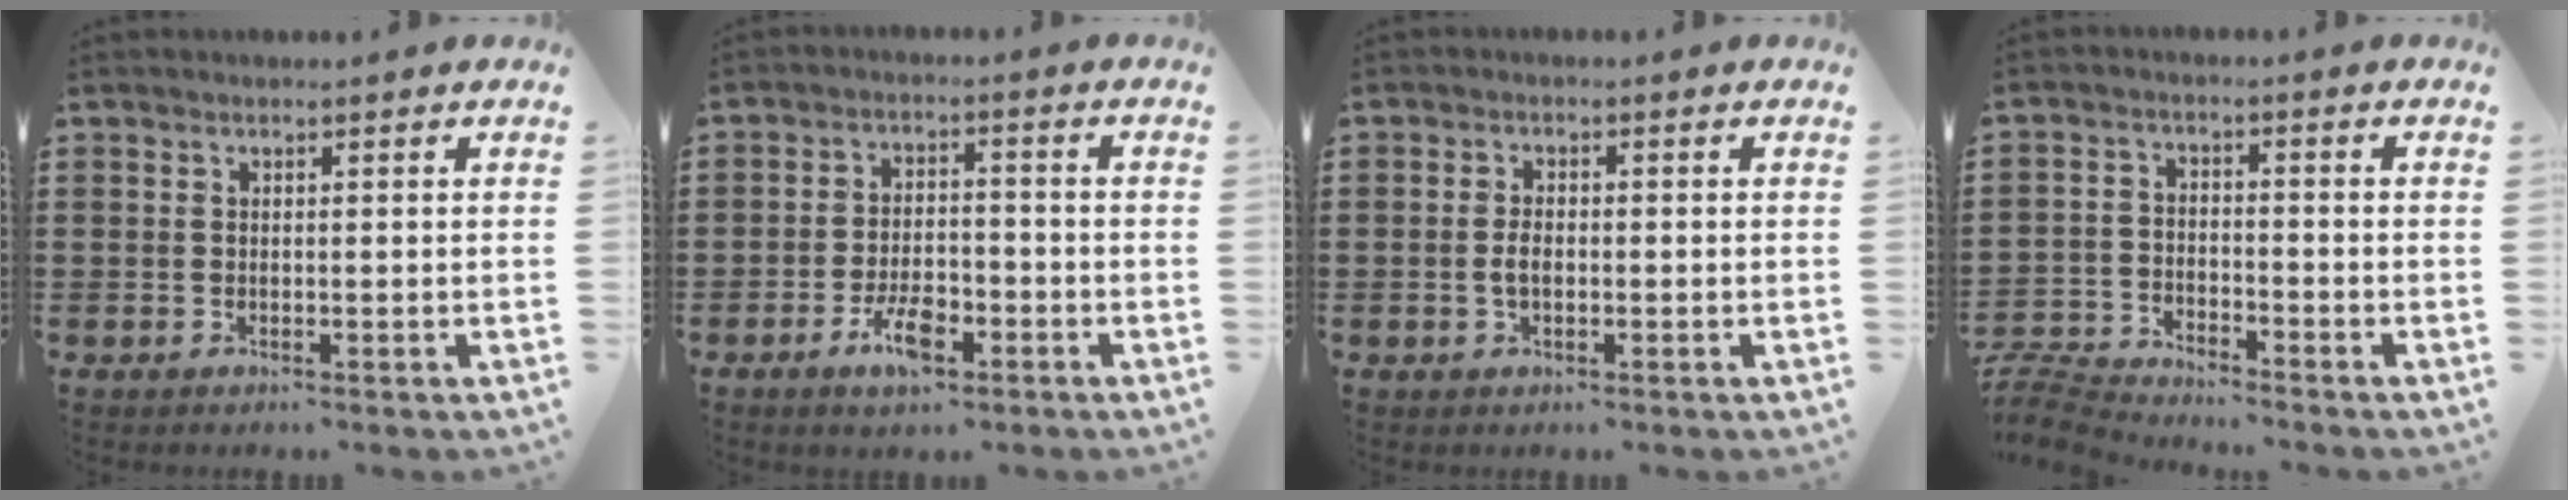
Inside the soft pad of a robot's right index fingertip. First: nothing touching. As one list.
[{"total": 6.1, "force": [-3.1, 2.4, 4.6], "torque": [-0.085, 0.002, -0.061]}, {"total": 2.3, "force": [-0.3, 1.2, 1.9], "torque": [-0.044, 0.001, -0.009]}, {"total": 5.3, "force": [-5.3, 0.4, 0.5], "torque": [-0.036, -0.003, -0.114]}]